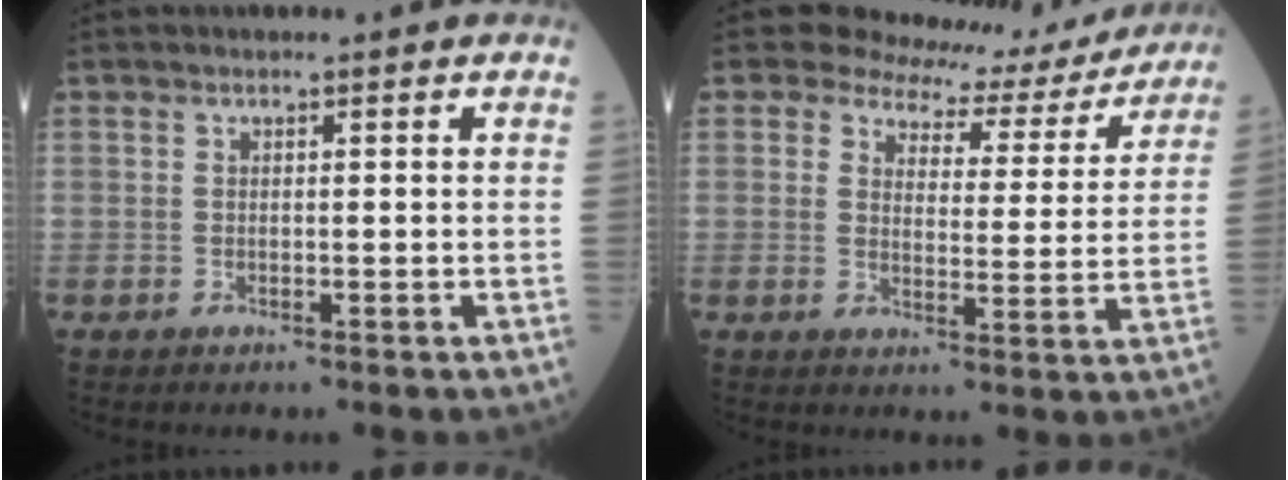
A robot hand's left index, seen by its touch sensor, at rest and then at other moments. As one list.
[{"total": 11.4, "force": [10.6, 4.0, 1.2], "torque": [-0.008, -0.008, 0.116]}]